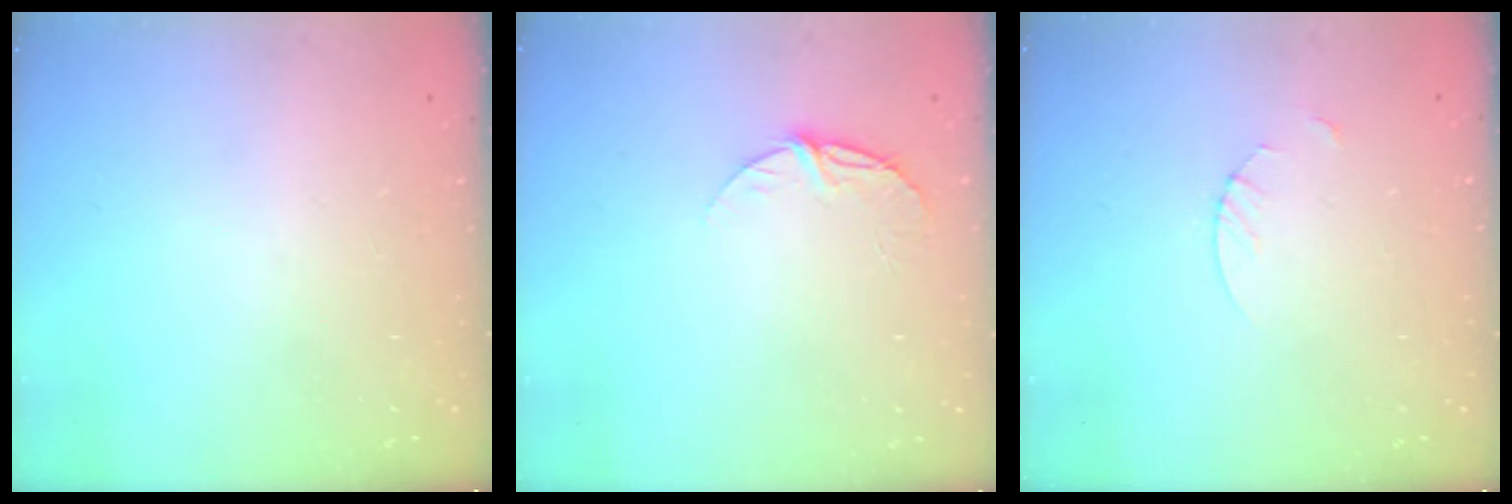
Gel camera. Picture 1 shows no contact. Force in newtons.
{"total": 6.6, "press": 6.5, "slide": 0.7}
{"total": 1.8, "press": 1.8, "slide": 0.2}